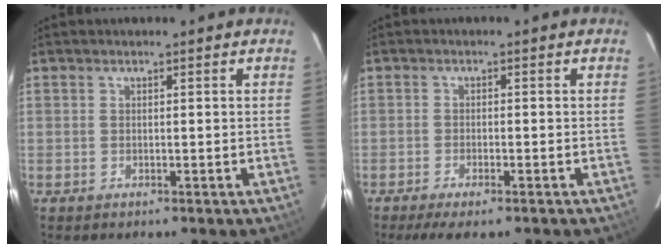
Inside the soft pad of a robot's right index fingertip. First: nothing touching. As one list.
[{"total": 5.3, "force": [-4.1, 1.1, 3.3], "torque": [-0.081, -0.019, -0.070]}]